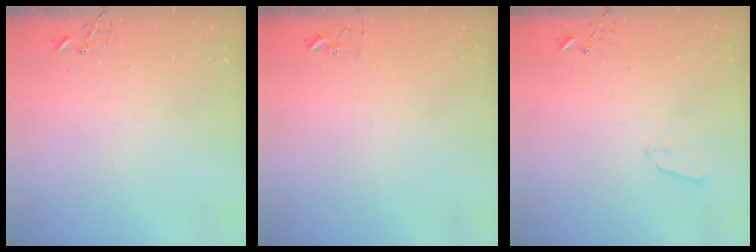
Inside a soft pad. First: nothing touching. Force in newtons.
{"total": 5.6, "press": 5.5, "slide": 0.6}
{"total": 3.0, "press": 2.9, "slide": 0.7}